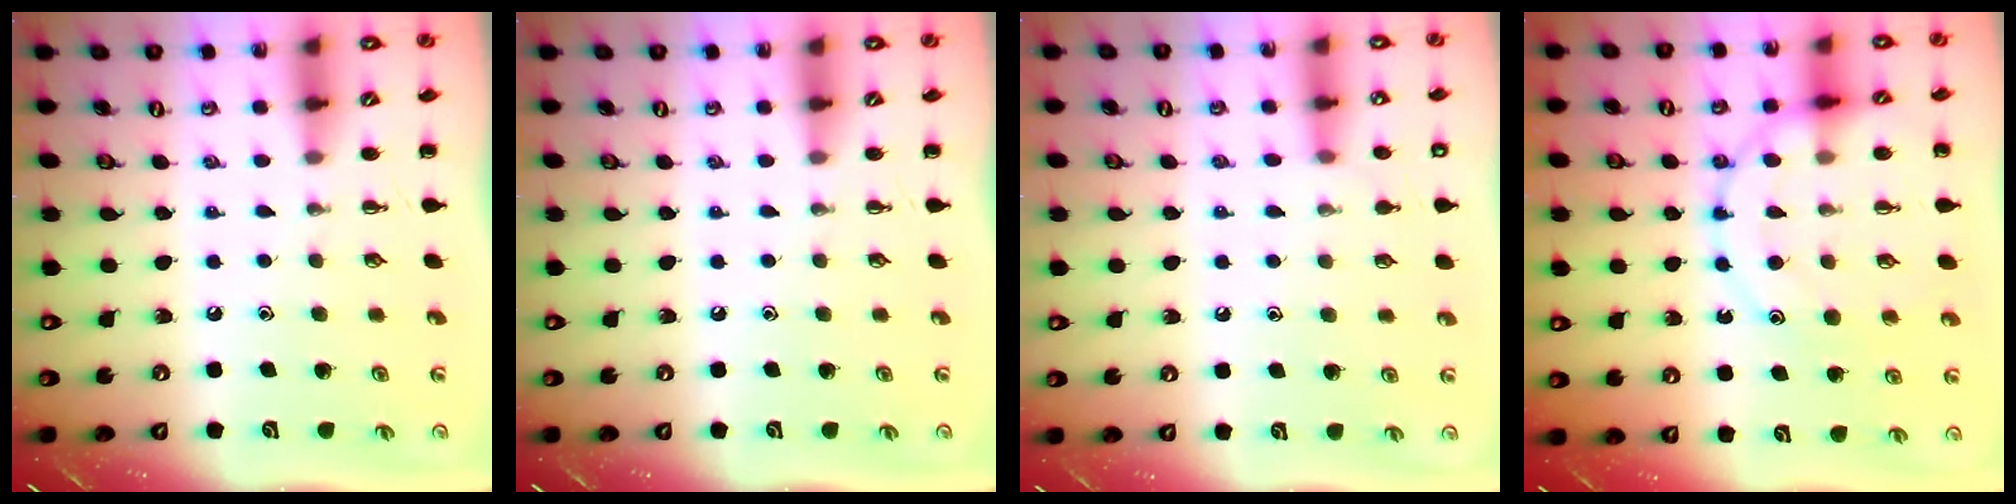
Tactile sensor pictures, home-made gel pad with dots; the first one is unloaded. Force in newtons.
{"total": 0.0}
{"total": 6.7, "press": 6.4, "slide": 2.3}
{"total": 15.3, "press": 15.2, "slide": 1.4}